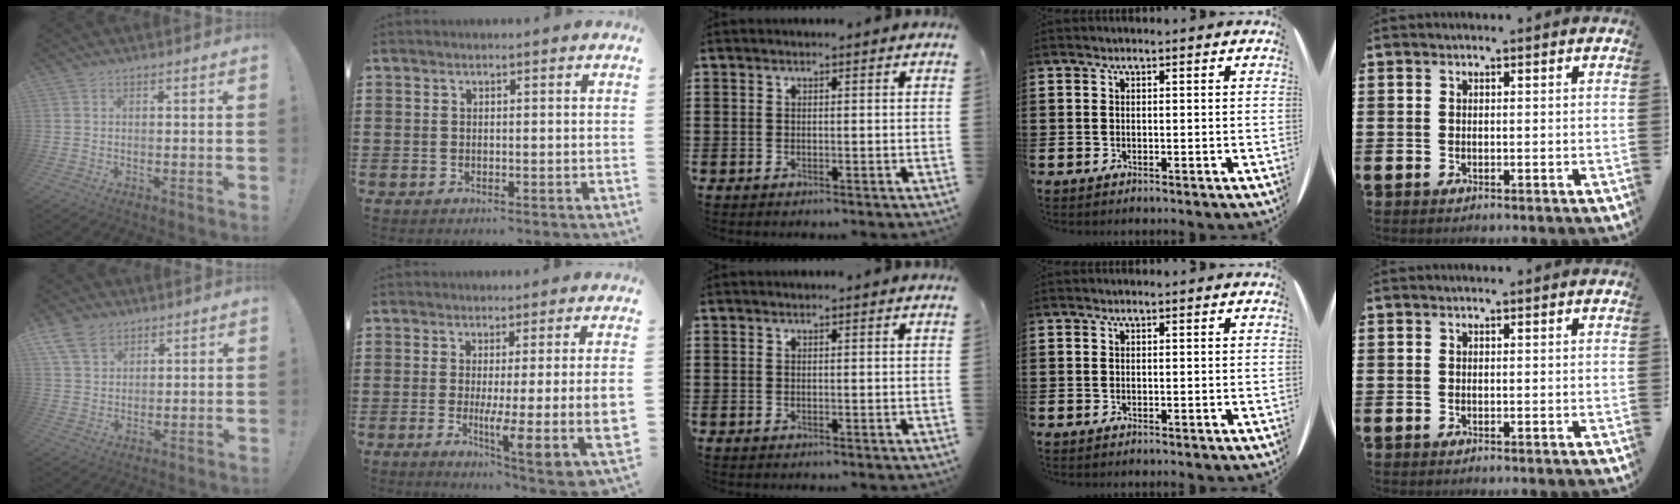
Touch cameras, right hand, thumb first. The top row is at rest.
{"thumb": {"total": 7.9, "force": [5.0, 5.2, 3.3], "torque": [-0.066, -0.016, 0.102]}, "index": {"total": 8.5, "force": [-0.5, 0.8, 8.4], "torque": [-0.137, -0.025, -0.008]}}